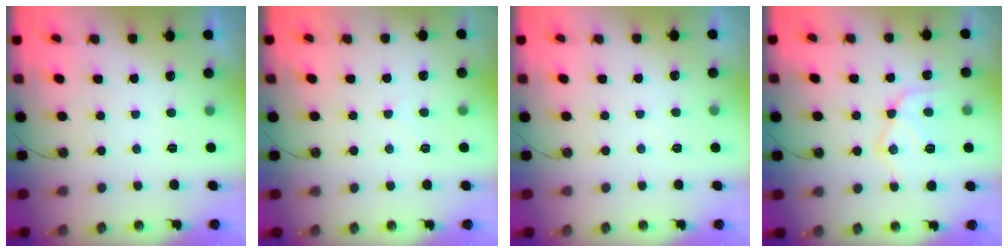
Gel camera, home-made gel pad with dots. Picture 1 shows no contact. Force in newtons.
{"total": 3.5, "press": 3.4, "slide": 0.6}
{"total": 4.0, "press": 3.9, "slide": 0.6}
{"total": 13.8, "press": 13.7, "slide": 1.2}